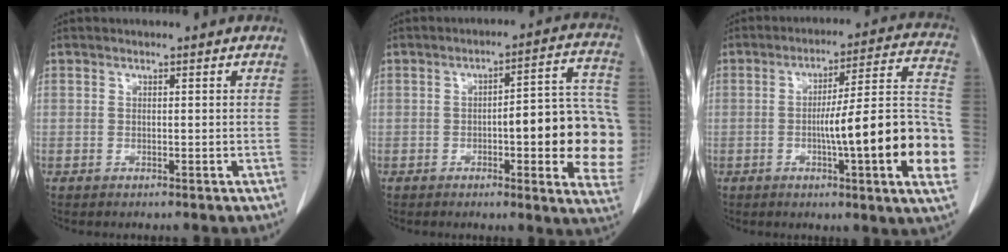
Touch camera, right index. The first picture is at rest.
{"total": 16.8, "force": [-2.3, 3.5, 16.2], "torque": [-0.136, 0.029, -0.023]}
{"total": 20.0, "force": [-4.1, 0.7, 19.6], "torque": [-0.198, 0.019, -0.053]}